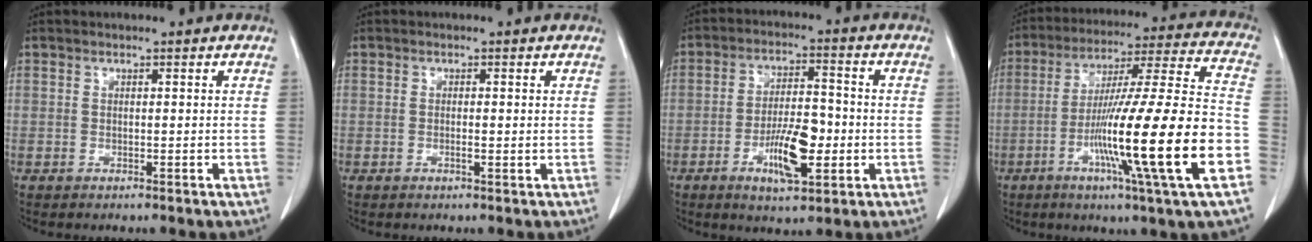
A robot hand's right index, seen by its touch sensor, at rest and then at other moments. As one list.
[{"total": 0.9, "force": [-0.4, 0.0, 0.8], "torque": [-0.022, -0.001, -0.005]}, {"total": 9.4, "force": [-3.0, 2.8, 8.5], "torque": [-0.161, 0.000, -0.049]}, {"total": 22.9, "force": [-7.6, -0.7, 21.6], "torque": [-0.343, -0.020, -0.137]}]